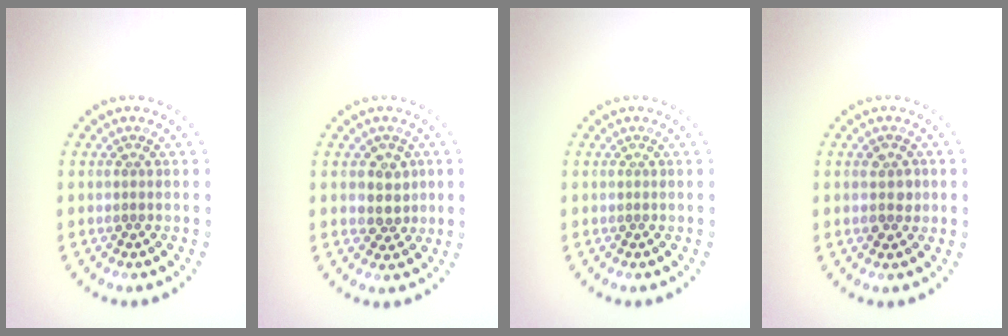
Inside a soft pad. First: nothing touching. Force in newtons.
{"total": 2.4, "press": 2.2, "slide": 1.0}
{"total": 0.0}
{"total": 1.7, "press": 1.7, "slide": 0.2}